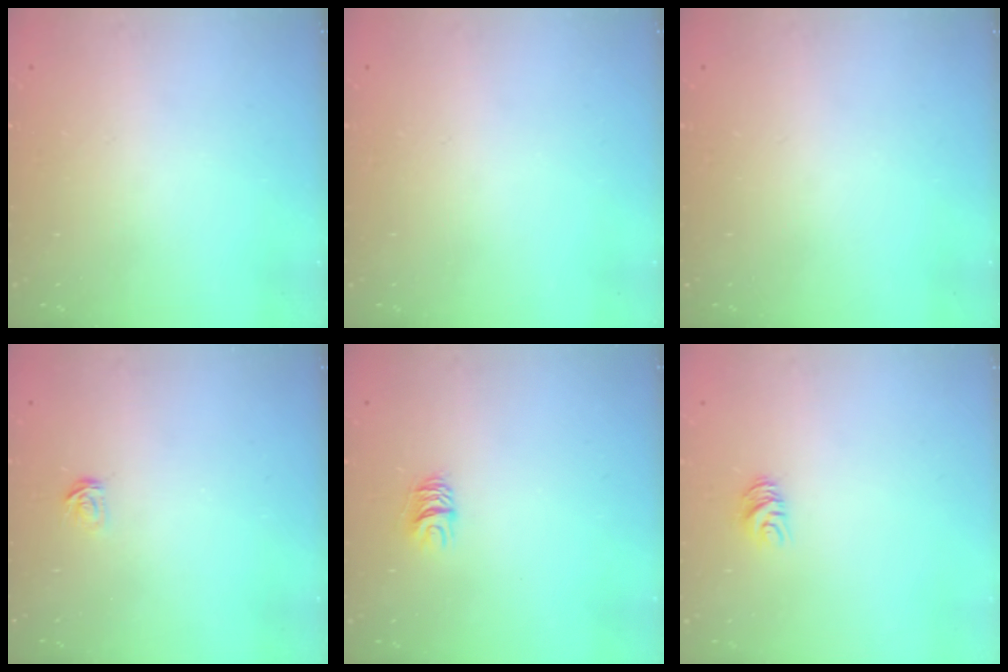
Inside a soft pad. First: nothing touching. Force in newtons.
{"total": 0.0}
{"total": 0.0}
{"total": 3.1, "press": 3.1, "slide": 0.3}
{"total": 5.6, "press": 5.6, "slide": 0.5}
{"total": 5.1, "press": 5.1, "slide": 0.3}